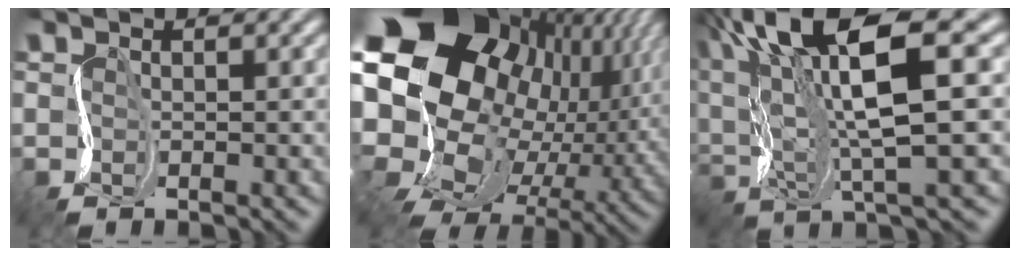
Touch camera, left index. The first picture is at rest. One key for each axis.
{"total": 21.6, "fx": 6.2, "fy": 16.7, "fz": 12.1, "tx": -0.258, "ty": -0.011, "tz": 0.102}
{"total": 13.1, "fx": 5.0, "fy": 2.8, "fz": 11.8, "tx": -0.220, "ty": 0.023, "tz": 0.091}